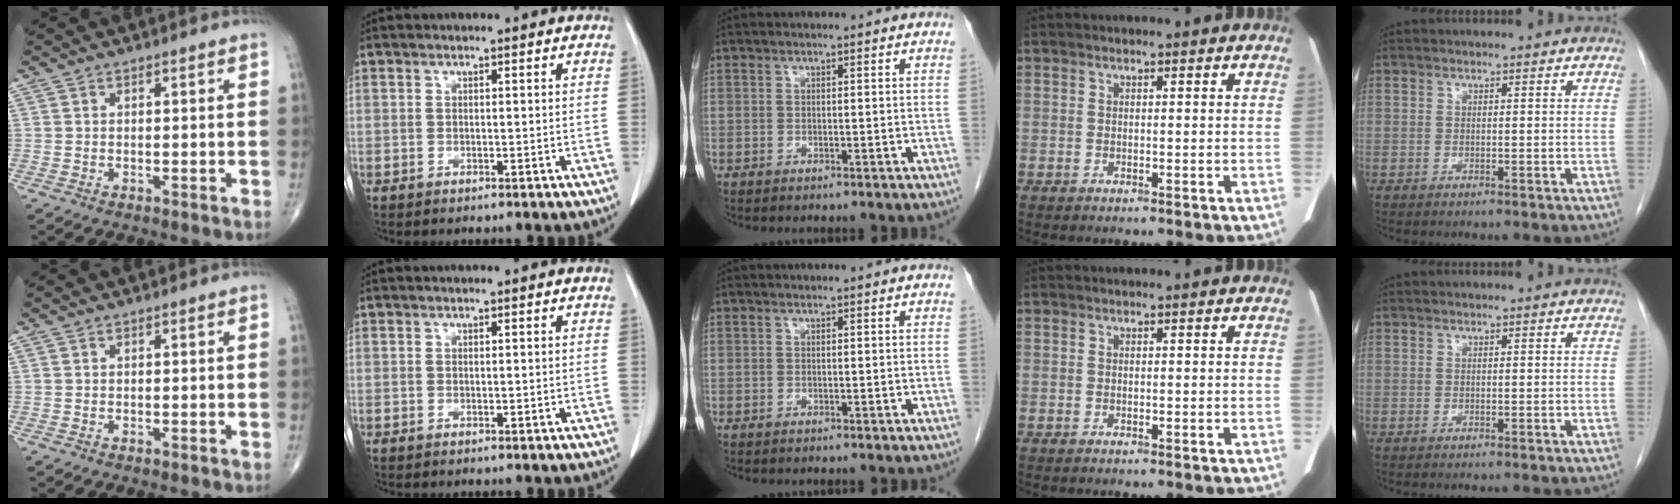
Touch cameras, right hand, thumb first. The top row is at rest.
{}